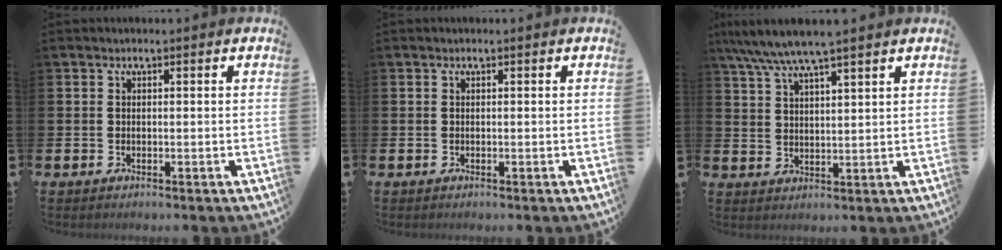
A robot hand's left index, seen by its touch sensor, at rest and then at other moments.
{"total": 0.0}
{"total": 6.2, "force": [5.5, 0.3, 3.0], "torque": [-0.077, -0.017, 0.098]}